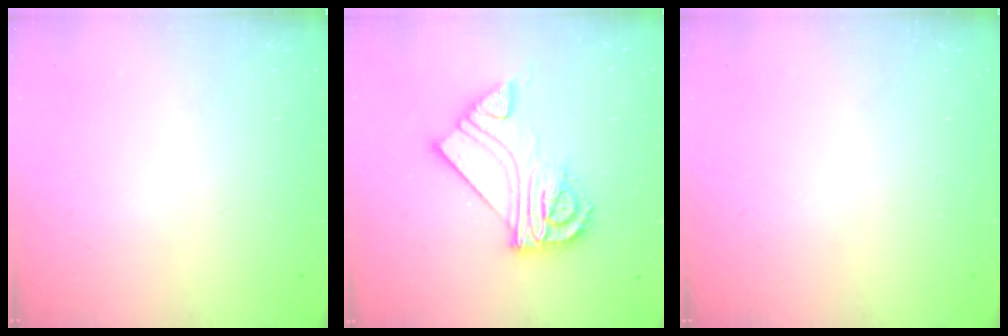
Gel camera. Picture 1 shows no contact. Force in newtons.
{"total": 13.3, "press": 13.3, "slide": 1.3}
{"total": 0.0}